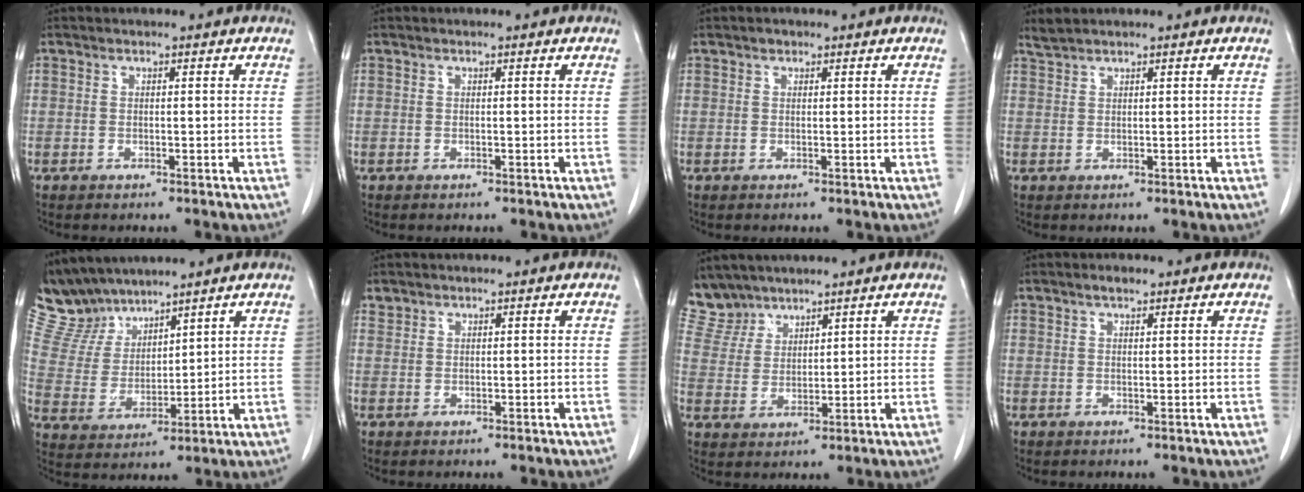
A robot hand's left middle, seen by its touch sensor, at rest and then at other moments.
{"total": 0.0}
{"total": 0.6, "force": [0.4, 0.5, 0.1], "torque": [-0.002, 0.000, 0.004]}
{"total": 1.4, "force": [1.4, 0.0, 0.1], "torque": [-0.006, 0.008, 0.034]}
{"total": 8.5, "force": [8.0, 2.8, 0.9], "torque": [-0.038, 0.016, 0.176]}
{"total": 0.9, "force": [0.8, 0.4, -0.1], "torque": [0.002, 0.005, 0.015]}
{"total": 5.5, "force": [5.1, 2.0, -0.4], "torque": [0.002, 0.004, 0.116]}
{"total": 1.3, "force": [1.0, 0.4, 0.7], "torque": [-0.017, 0.003, 0.018]}